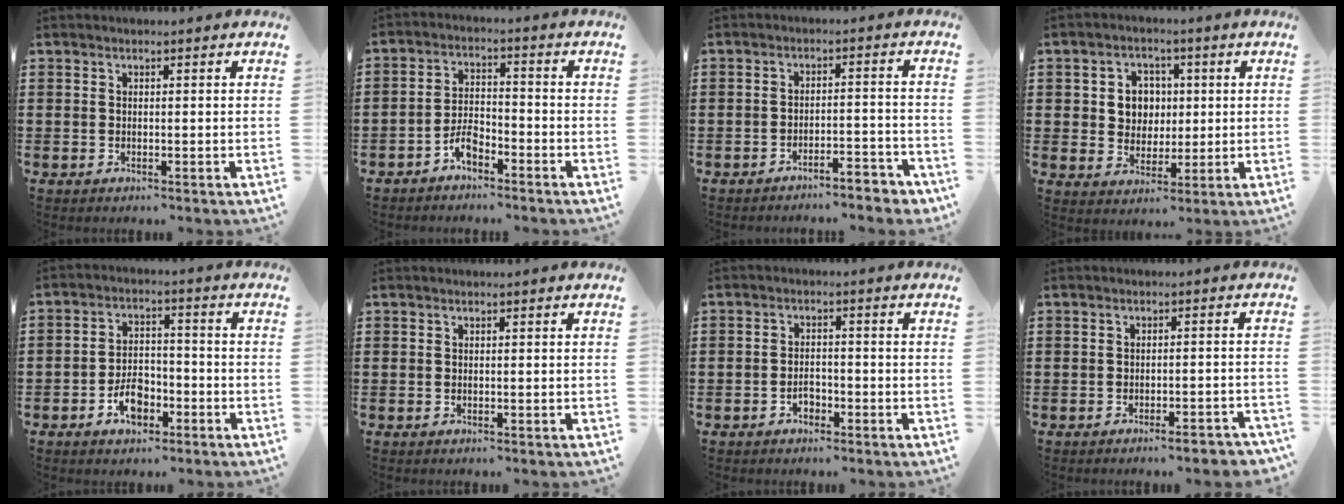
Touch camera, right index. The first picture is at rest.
{"total": 4.0, "force": [-2.9, 1.7, 2.1], "torque": [-0.045, 0.008, -0.058]}
{"total": 3.8, "force": [-3.7, 0.2, 0.7], "torque": [-0.016, 0.003, -0.079]}
{"total": 5.5, "force": [0.9, 5.0, 2.0], "torque": [-0.053, 0.014, 0.012]}
{"total": 5.5, "force": [-2.8, 3.3, 3.5], "torque": [-0.054, 0.006, -0.053]}
{"total": 0.0}
{"total": 2.2, "force": [-1.3, 1.2, 1.3], "torque": [-0.028, 0.003, -0.028]}
{"total": 2.4, "force": [-2.0, 0.0, 1.3], "torque": [-0.021, 0.001, -0.040]}